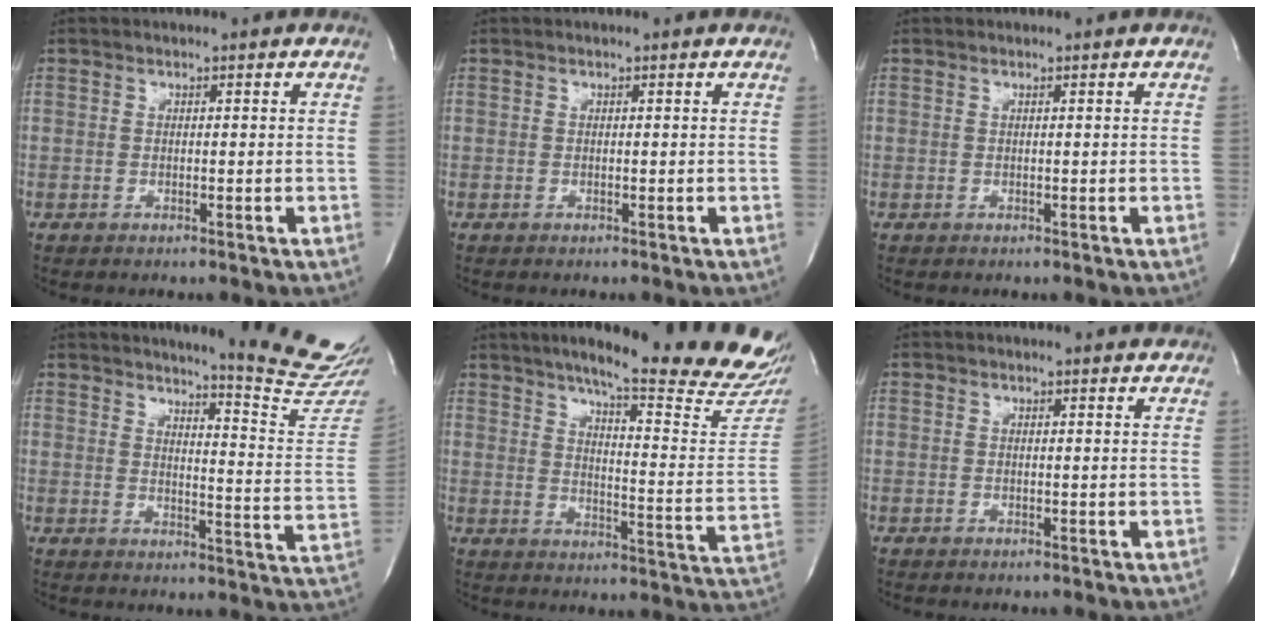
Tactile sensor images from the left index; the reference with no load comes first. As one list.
[{"total": 0.0}, {"total": 0.0}, {"total": 15.8, "force": [14.8, -1.8, 5.3], "torque": [-0.076, -0.130, 0.168]}, {"total": 24.9, "force": [21.1, 1.3, 13.1], "torque": [-0.186, -0.088, 0.259]}, {"total": 1.7, "force": [1.6, 0.3, 0.3], "torque": [-0.012, 0.002, 0.010]}]